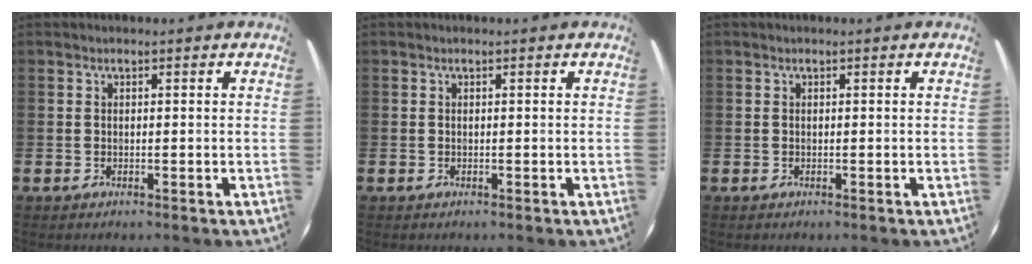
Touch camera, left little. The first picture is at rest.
{"total": 0.0}
{"total": 0.0}